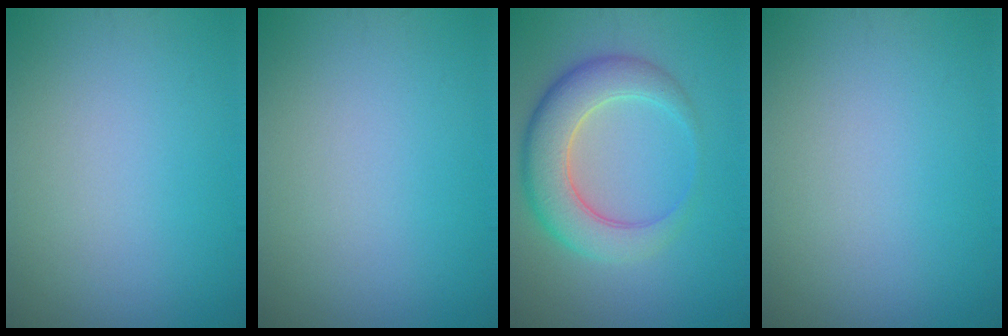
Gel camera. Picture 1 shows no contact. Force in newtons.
{"total": 0.0}
{"total": 6.5, "press": 6.5, "slide": 0.4}
{"total": 0.0}